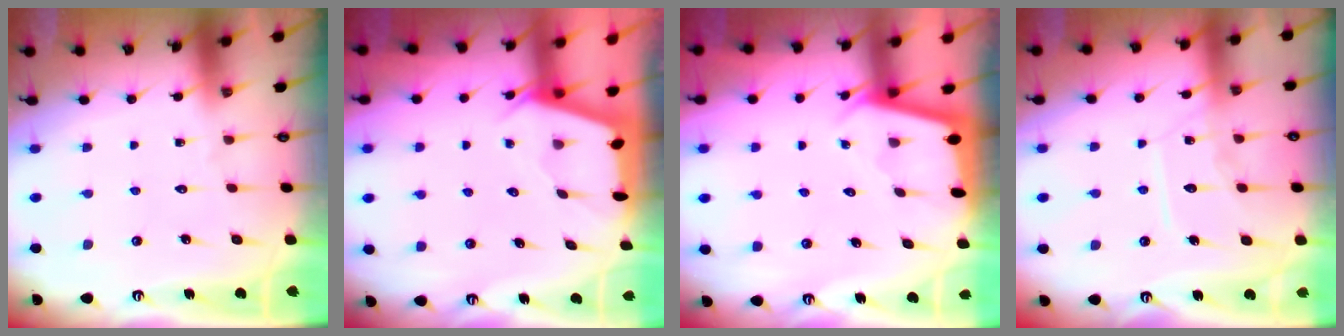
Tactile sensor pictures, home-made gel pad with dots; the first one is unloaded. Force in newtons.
{"total": 2.0, "press": 2.0, "slide": 0.3}
{"total": 2.3, "press": 2.3, "slide": 0.1}
{"total": 9.6, "press": 9.5, "slide": 1.0}